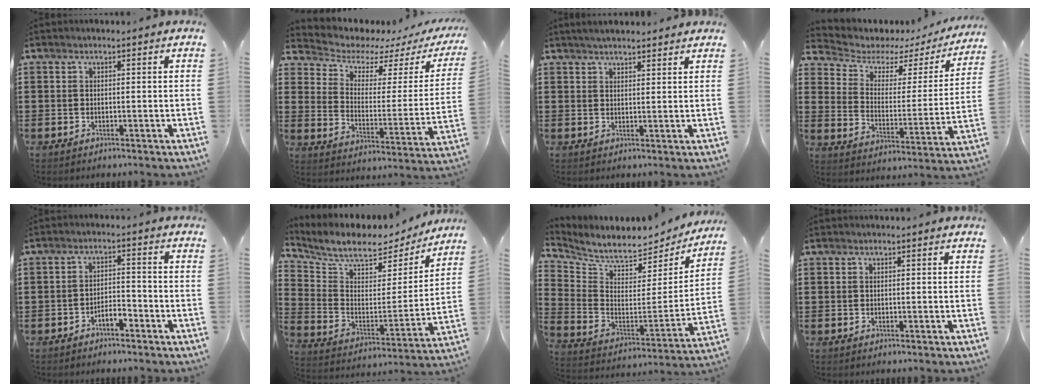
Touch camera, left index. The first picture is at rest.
{"total": 4.4, "force": [3.8, 2.0, 1.3], "torque": [-0.054, -0.027, 0.060]}
{"total": 2.5, "force": [2.4, 0.2, 0.6], "torque": [-0.016, 0.001, 0.046]}
{"total": 4.1, "force": [3.1, 2.3, 1.4], "torque": [-0.053, -0.020, 0.044]}
{"total": 3.0, "force": [-2.5, 0.8, 1.4], "torque": [-0.029, 0.008, -0.051]}
{"total": 7.7, "force": [6.7, 2.6, 2.8], "torque": [-0.085, -0.044, 0.109]}
{"total": 5.8, "force": [5.5, 0.9, 1.5], "torque": [-0.062, -0.056, 0.092]}
{"total": 0.0}